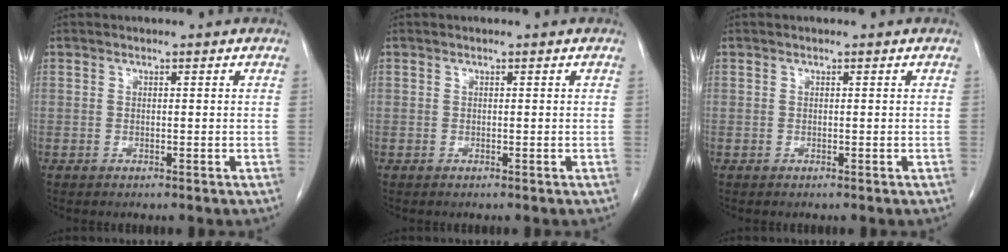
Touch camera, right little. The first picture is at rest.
{"total": 0.0}
{"total": 0.0}